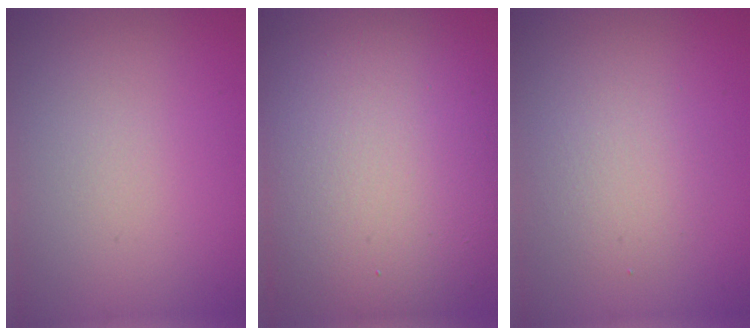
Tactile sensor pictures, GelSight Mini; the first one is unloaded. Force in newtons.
{"total": 14.3, "press": 14.3, "slide": 0.6}
{"total": 2.4, "press": 2.4, "slide": 0.3}